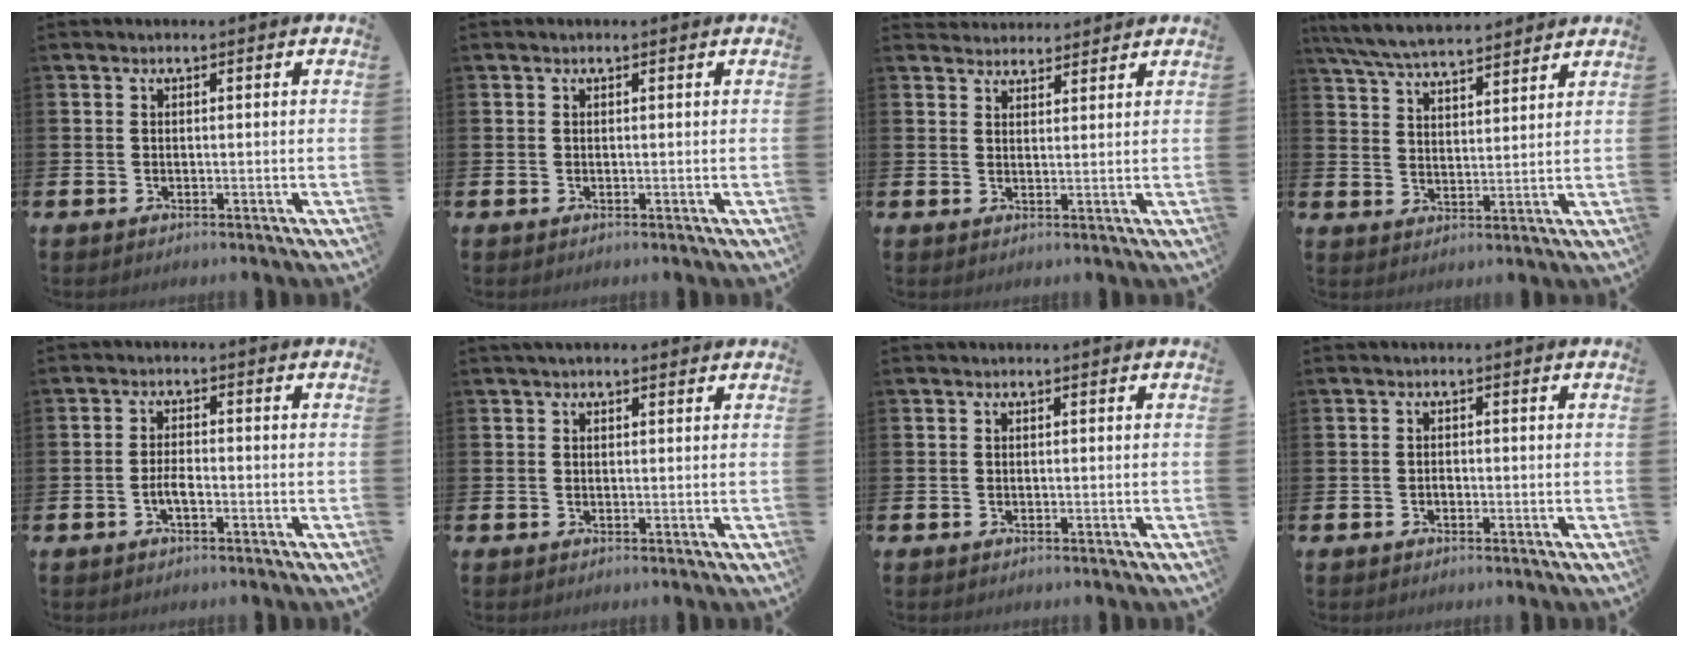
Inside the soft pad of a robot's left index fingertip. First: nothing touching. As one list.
[{"total": 0.0}, {"total": 3.1, "force": [3.0, 0.8, -0.3], "torque": [0.003, -0.013, 0.055]}, {"total": 6.8, "force": [6.5, 0.8, 1.6], "torque": [-0.058, -0.030, 0.119]}, {"total": 2.2, "force": [-0.8, 0.7, 1.8], "torque": [-0.032, 0.003, -0.017]}, {"total": 1.7, "force": [1.4, 0.7, 0.6], "torque": [-0.010, 0.006, 0.024]}, {"total": 0.0}, {"total": 0.6, "force": [-0.3, 0.4, 0.3], "torque": [-0.012, 0.003, -0.006]}]